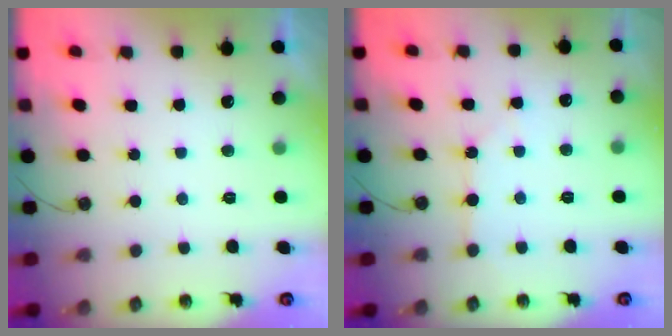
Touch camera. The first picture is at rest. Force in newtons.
{"total": 3.5, "press": 3.5, "slide": 0.3}